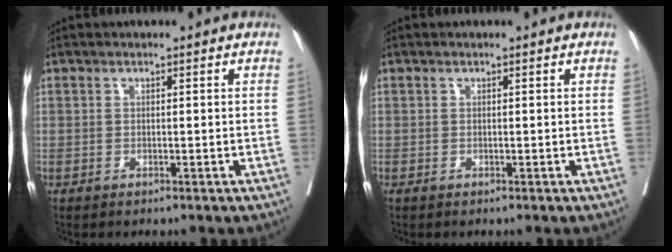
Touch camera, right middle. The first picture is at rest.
{"total": 0.0}